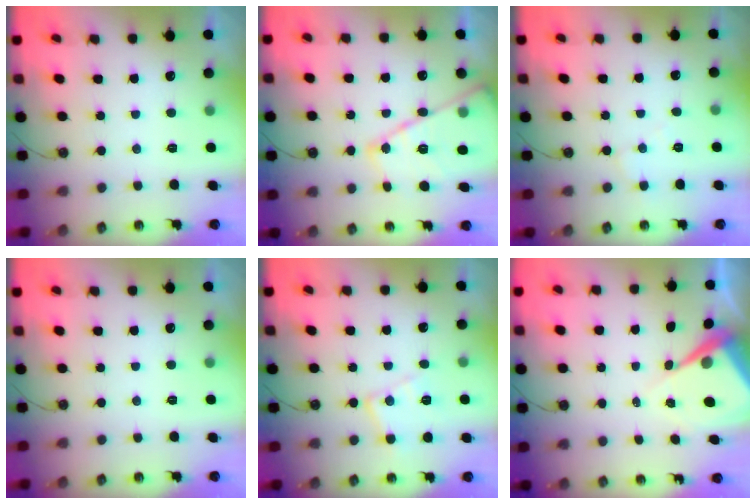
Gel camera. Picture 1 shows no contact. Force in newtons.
{"total": 16.9, "press": 16.9, "slide": 1.1}
{"total": 4.6, "press": 4.6, "slide": 0.6}
{"total": 0.0}
{"total": 11.6, "press": 11.6, "slide": 0.8}
{"total": 7.6, "press": 7.6, "slide": 0.6}